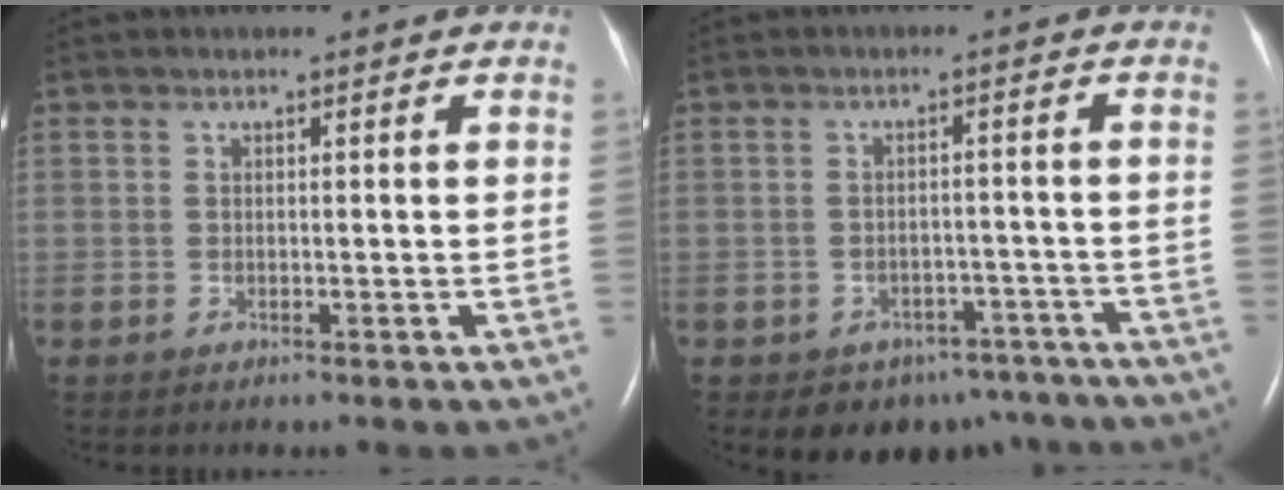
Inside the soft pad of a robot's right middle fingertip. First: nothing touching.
{"total": 8.5, "force": [-6.3, 5.5, 1.5], "torque": [-0.007, 0.019, -0.072]}